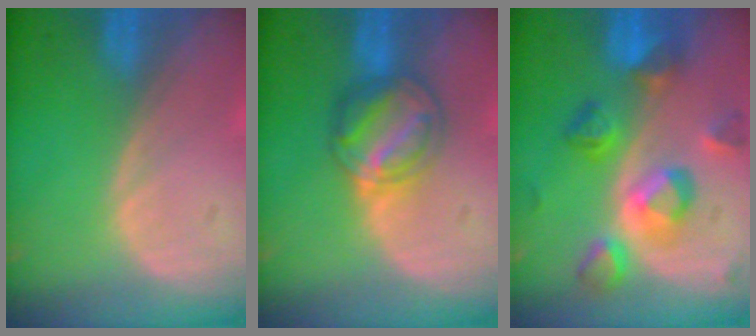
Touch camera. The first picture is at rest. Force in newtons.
{"total": 6.2, "press": 6.1, "slide": 1.3}
{"total": 8.4, "press": 8.4, "slide": 0.3}